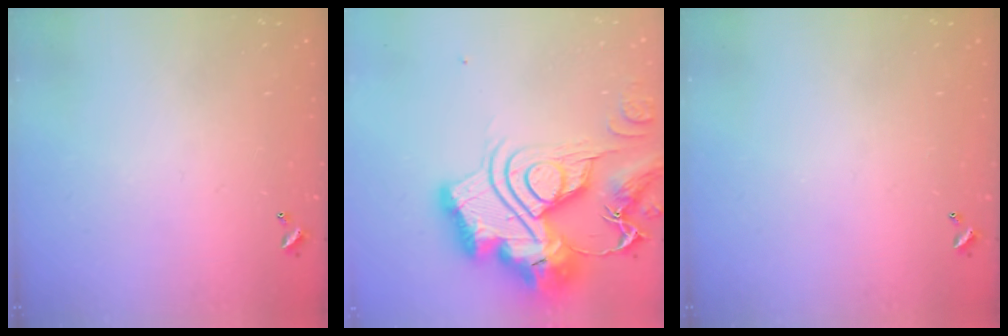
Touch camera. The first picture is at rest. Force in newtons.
{"total": 0.6, "press": 0.6, "slide": 0.0}
{"total": 0.0}